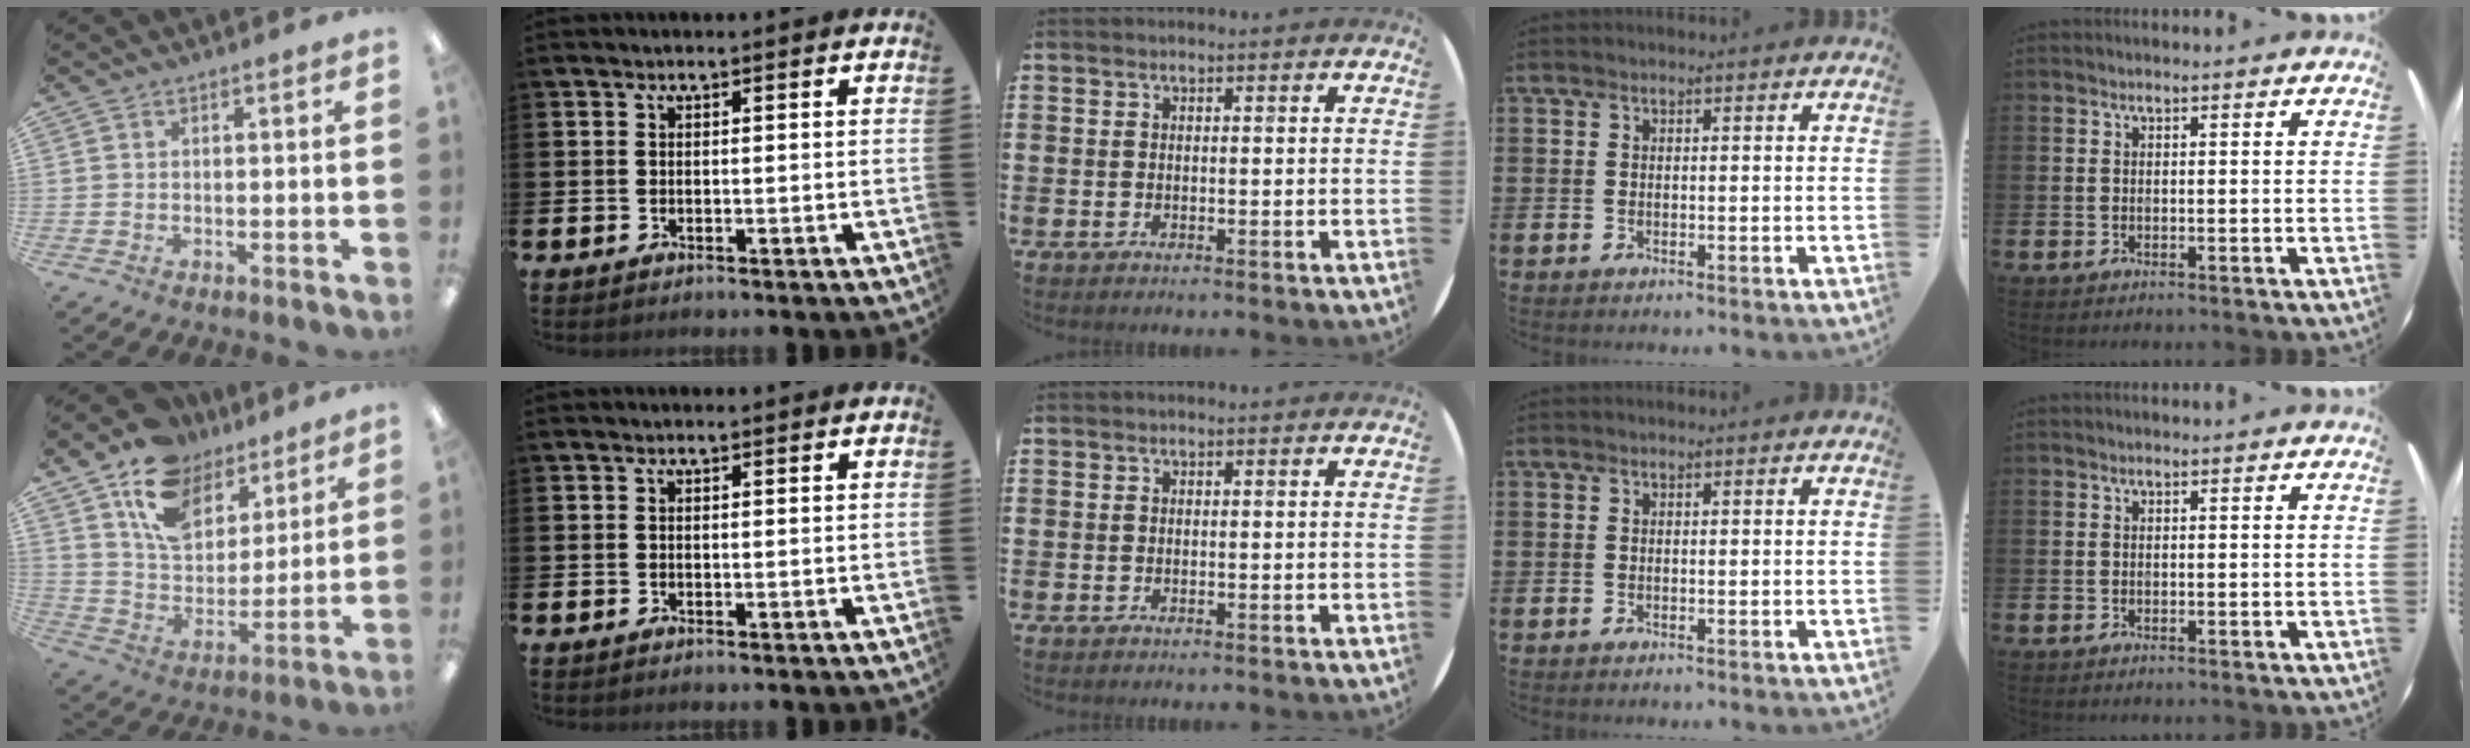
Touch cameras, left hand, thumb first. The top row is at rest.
{"thumb": {"total": 15.6, "force": [10.0, 10.1, 6.5], "torque": [-0.122, -0.047, 0.190]}}